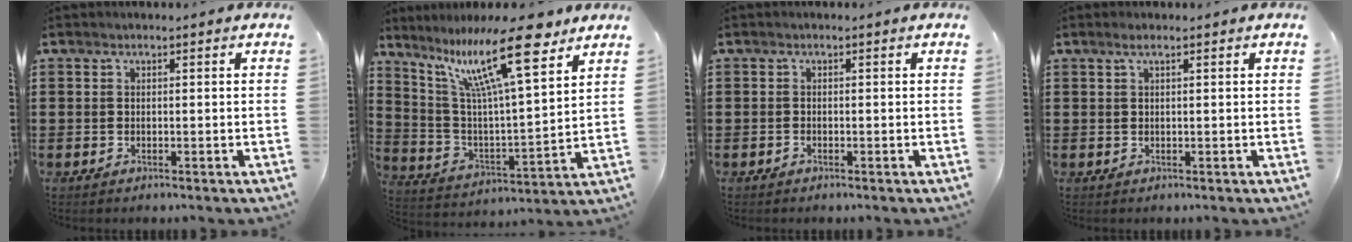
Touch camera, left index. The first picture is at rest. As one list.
[{"total": 16.3, "force": [10.5, 3.4, 12.0], "torque": [-0.231, -0.040, 0.173]}, {"total": 0.5, "force": [-0.4, 0.2, 0.2], "torque": [-0.006, -0.002, -0.009]}, {"total": 1.2, "force": [0.5, 0.1, 1.1], "torque": [-0.022, 0.001, 0.010]}]